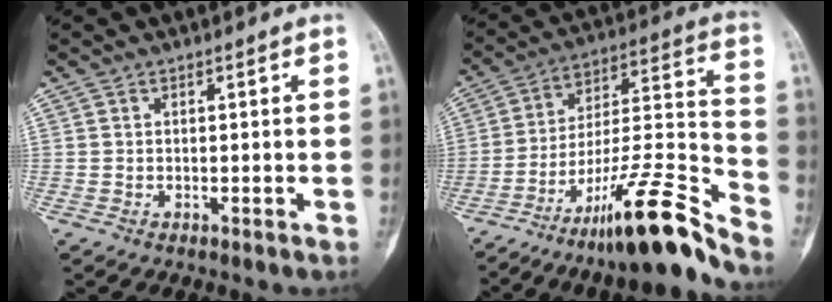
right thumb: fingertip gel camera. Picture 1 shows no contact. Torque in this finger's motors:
{"motor_torque": [3.48, 1.04, 1.56, -1.21, 0.43]}